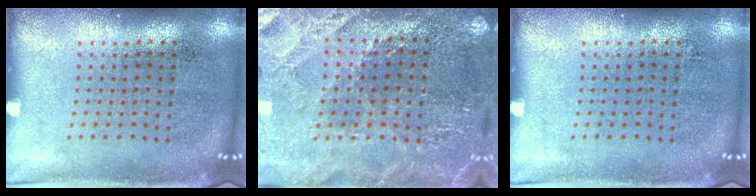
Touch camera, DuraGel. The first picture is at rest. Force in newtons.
{"total": 2.6, "press": 2.6, "slide": 0.4}
{"total": 0.0}